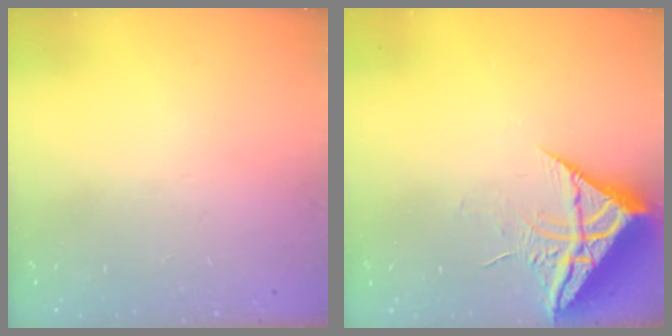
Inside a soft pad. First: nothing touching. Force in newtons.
{"total": 10.4, "press": 10.4, "slide": 0.8}